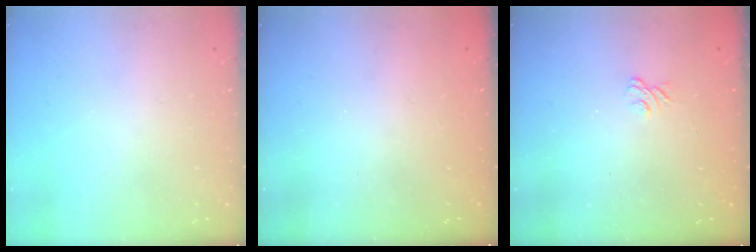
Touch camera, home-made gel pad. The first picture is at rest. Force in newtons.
{"total": 2.5, "press": 2.3, "slide": 0.8}
{"total": 1.8, "press": 1.4, "slide": 1.1}